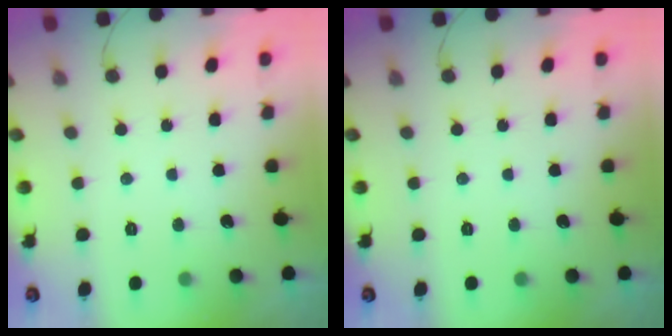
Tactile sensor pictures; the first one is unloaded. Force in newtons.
{"total": 0.0}